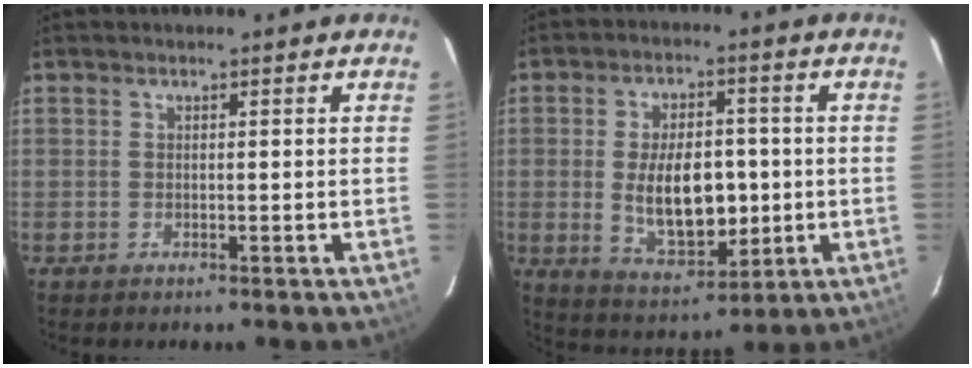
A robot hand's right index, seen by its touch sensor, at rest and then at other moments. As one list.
[{"total": 13.0, "force": [-0.8, 6.9, 10.9], "torque": [-0.203, -0.005, 0.003]}]